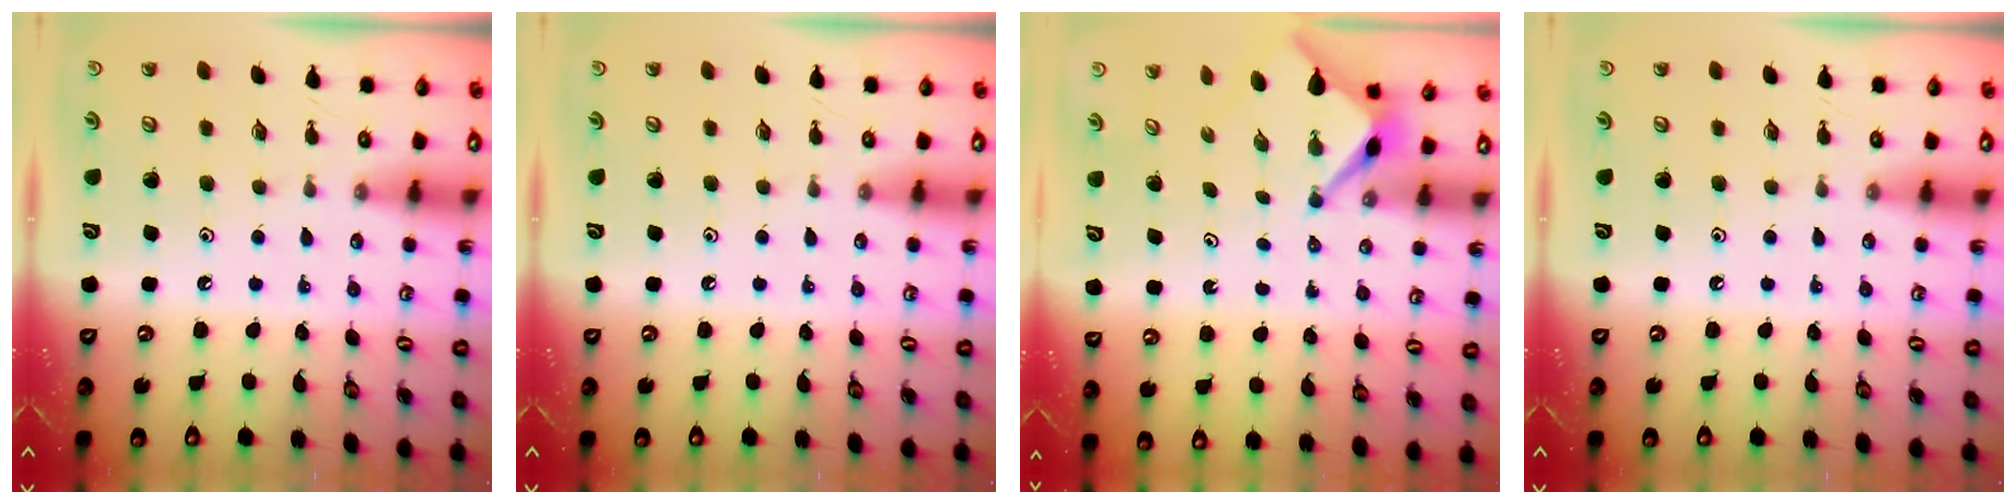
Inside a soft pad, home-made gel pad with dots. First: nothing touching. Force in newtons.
{"total": 0.0}
{"total": 3.2, "press": 3.2, "slide": 0.3}
{"total": 0.0}